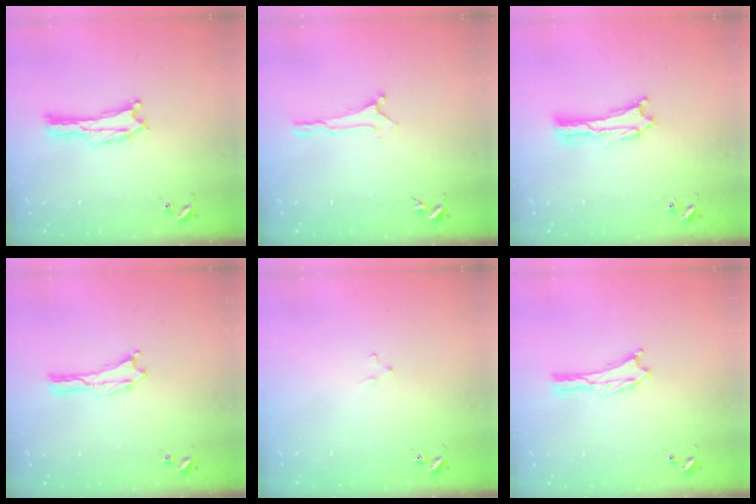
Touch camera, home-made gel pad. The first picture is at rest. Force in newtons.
{"total": 0.0}
{"total": 1.2, "press": 1.2, "slide": 0.2}
{"total": 0.0}
{"total": 1.9, "press": 1.9, "slide": 0.1}
{"total": 0.0}